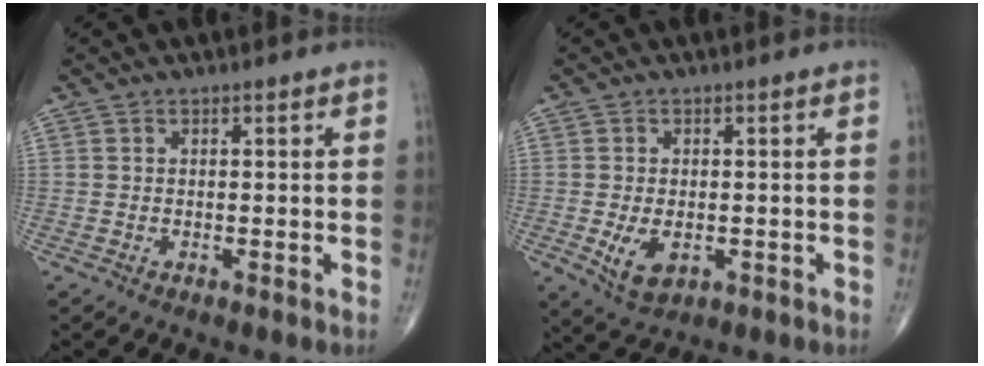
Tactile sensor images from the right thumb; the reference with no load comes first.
{"total": 5.4, "force": [-1.3, 3.3, 4.2], "torque": [-0.069, -0.008, -0.012]}